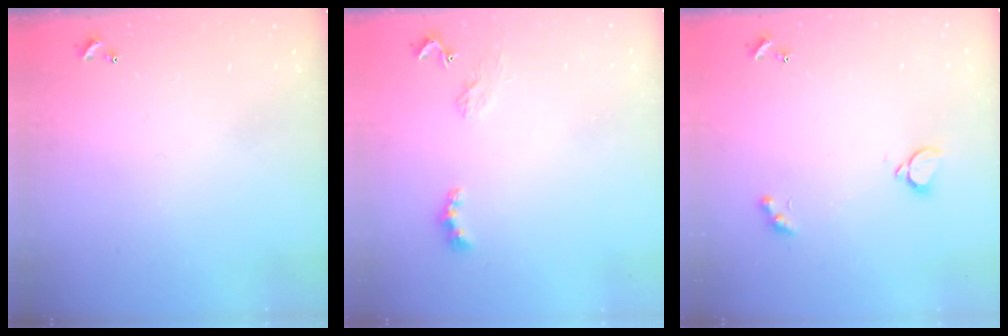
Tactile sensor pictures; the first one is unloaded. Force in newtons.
{"total": 2.4, "press": 2.3, "slide": 0.5}
{"total": 1.8, "press": 1.6, "slide": 0.8}